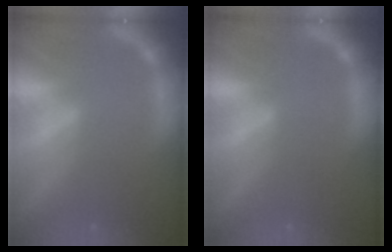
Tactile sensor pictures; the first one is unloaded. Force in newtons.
{"total": 0.0}